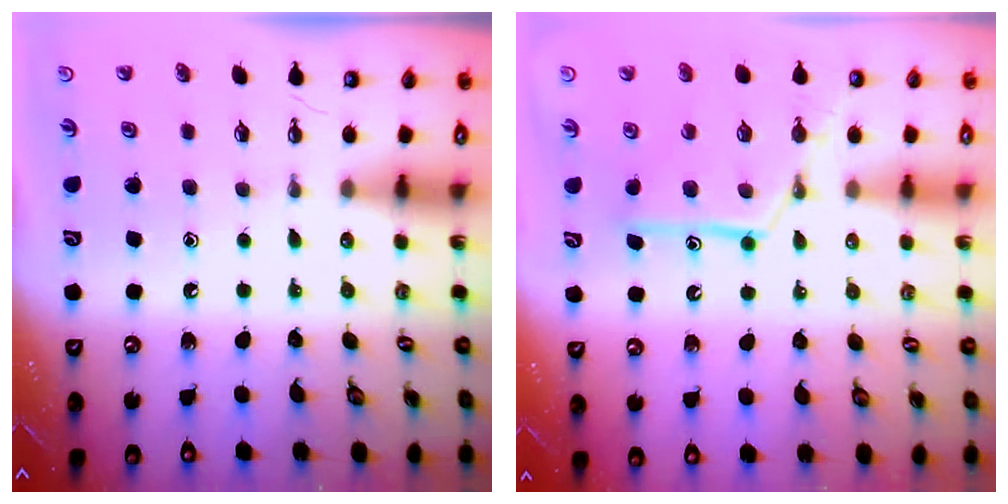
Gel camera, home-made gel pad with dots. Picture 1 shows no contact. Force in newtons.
{"total": 14.2, "press": 14.2, "slide": 1.2}